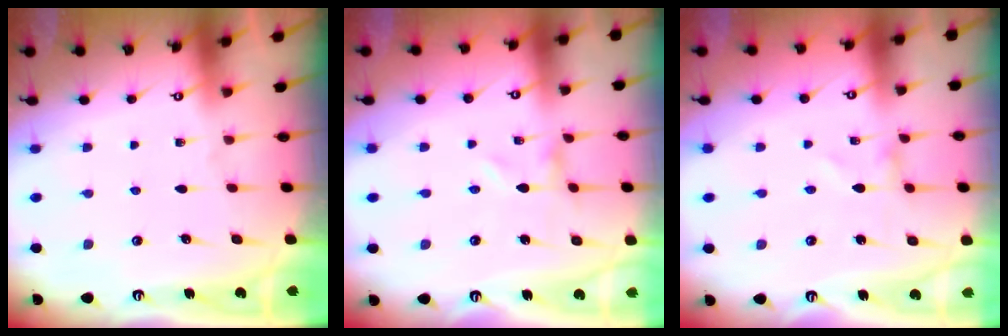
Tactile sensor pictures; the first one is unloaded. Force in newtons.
{"total": 0.0}
{"total": 0.7, "press": 0.6, "slide": 0.1}